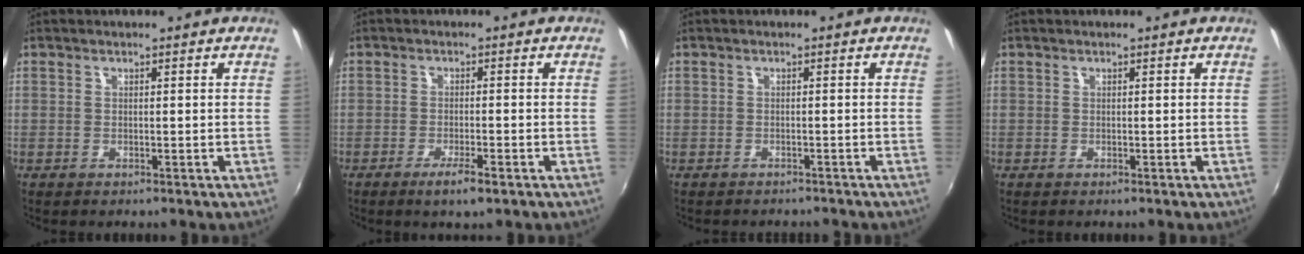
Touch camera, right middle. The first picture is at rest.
{"total": 3.8, "force": [-2.3, 0.4, 3.0], "torque": [-0.066, -0.008, -0.041]}
{"total": 2.2, "force": [-1.9, 1.1, 0.4], "torque": [-0.010, 0.002, -0.025]}
{"total": 0.0}